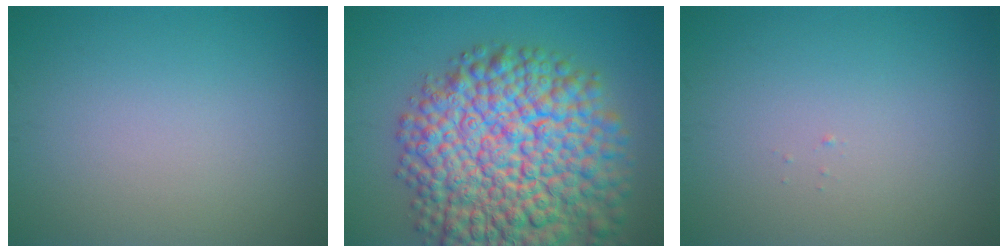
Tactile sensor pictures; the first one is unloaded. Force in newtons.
{"total": 15.6, "press": 15.6, "slide": 0.7}
{"total": 0.0}